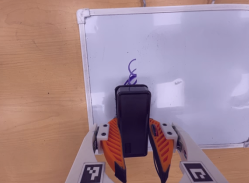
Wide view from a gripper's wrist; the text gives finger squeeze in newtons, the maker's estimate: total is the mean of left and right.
{"total": 8.0, "left": 7.2, "right": 8.7}